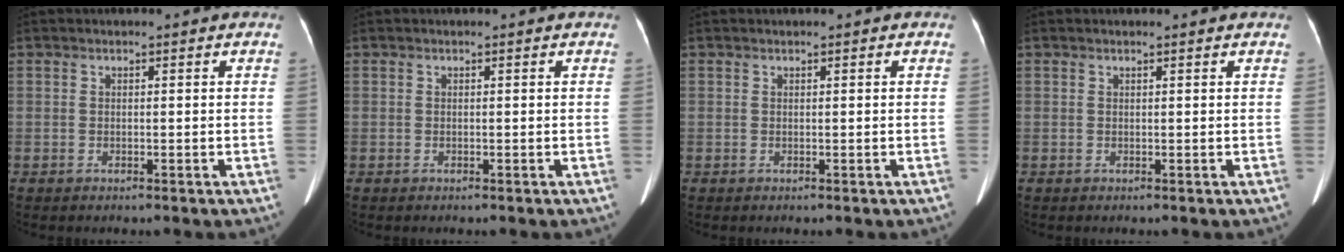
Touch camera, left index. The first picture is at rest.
{"total": 0.0}
{"total": 0.0}
{"total": 0.6, "force": [0.6, 0.0, 0.2], "torque": [-0.009, 0.007, 0.009]}